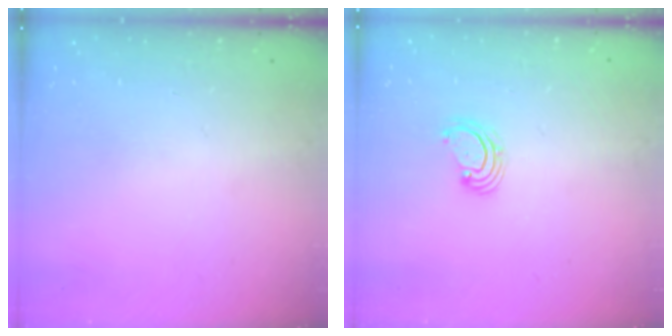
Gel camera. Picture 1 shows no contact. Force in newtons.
{"total": 3.3, "press": 3.3, "slide": 0.5}